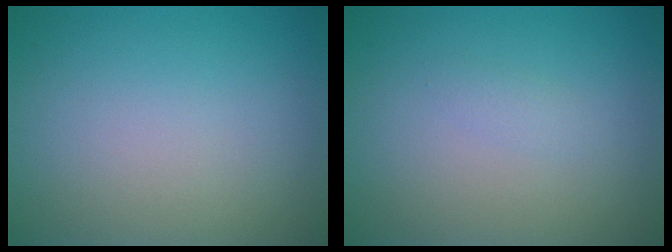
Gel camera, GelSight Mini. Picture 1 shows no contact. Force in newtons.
{"total": 0.7, "press": 0.7, "slide": 0.0}